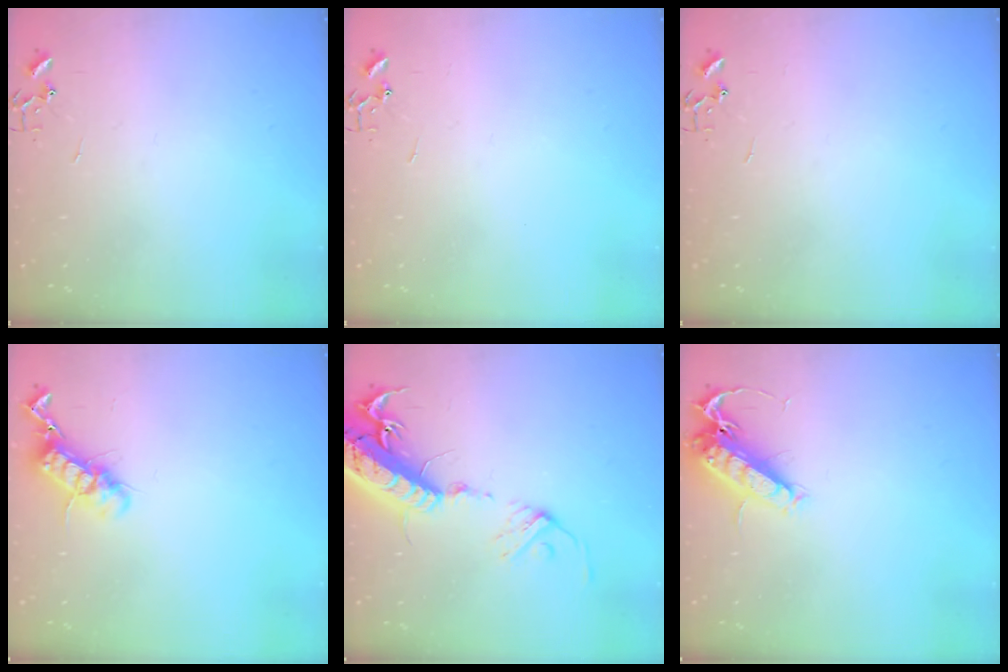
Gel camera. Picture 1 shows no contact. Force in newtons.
{"total": 0.0}
{"total": 0.0}
{"total": 12.3, "press": 12.3, "slide": 0.6}
{"total": 20.6, "press": 20.2, "slide": 4.3}
{"total": 13.8, "press": 13.7, "slide": 1.5}